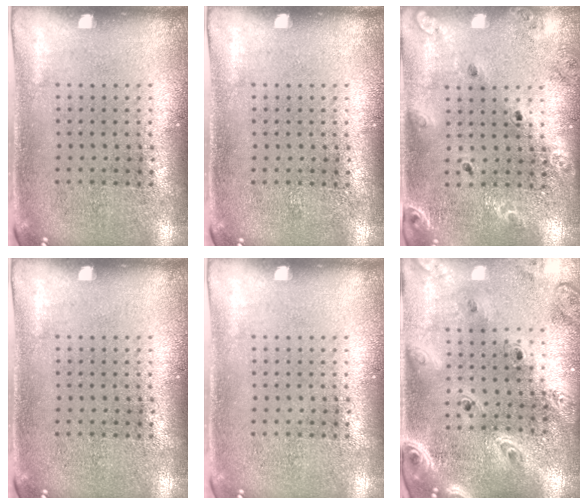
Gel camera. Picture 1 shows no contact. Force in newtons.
{"total": 0.0}
{"total": 1.5, "press": 1.4, "slide": 0.2}
{"total": 0.0}
{"total": 0.0}
{"total": 3.0, "press": 2.5, "slide": 1.6}